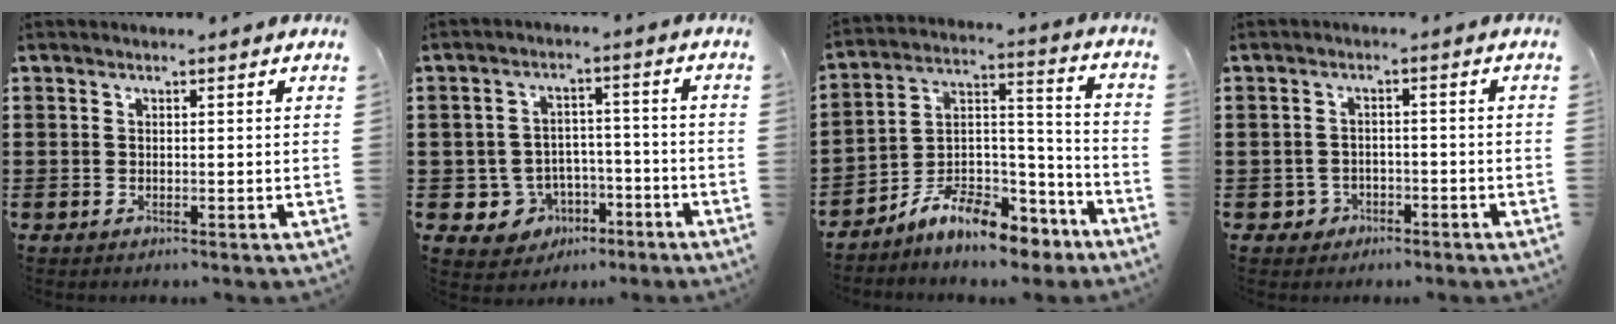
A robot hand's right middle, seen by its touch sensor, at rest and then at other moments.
{"total": 5.1, "force": [-2.7, 4.2, 0.9], "torque": [-0.036, 0.013, -0.051]}
{"total": 9.3, "force": [-8.0, 3.0, 3.6], "torque": [-0.062, 0.023, -0.156]}
{"total": 2.3, "force": [-1.7, 1.4, 0.2], "torque": [-0.012, 0.002, -0.040]}